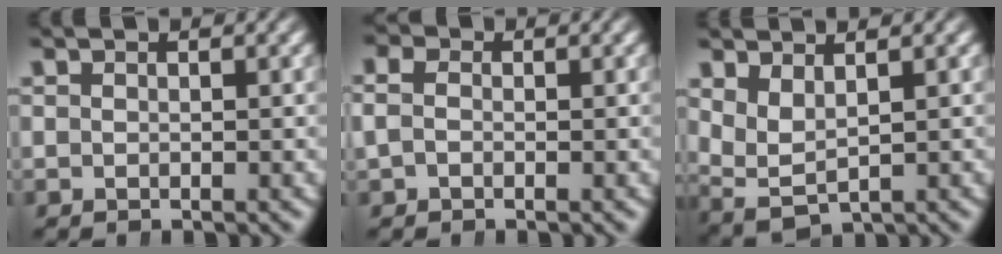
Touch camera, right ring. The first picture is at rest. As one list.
[{"total": 1.6, "force": [0.1, 1.4, 0.9], "torque": [-0.017, -0.002, 0.002]}, {"total": 5.3, "force": [0.4, 4.6, 2.7], "torque": [-0.087, -0.025, 0.018]}]